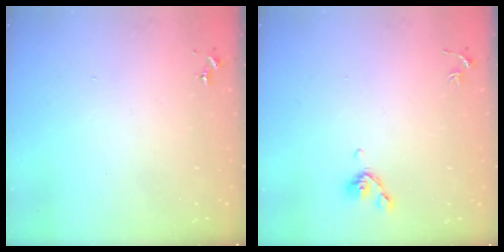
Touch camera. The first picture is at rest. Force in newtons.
{"total": 6.1, "press": 6.0, "slide": 1.1}